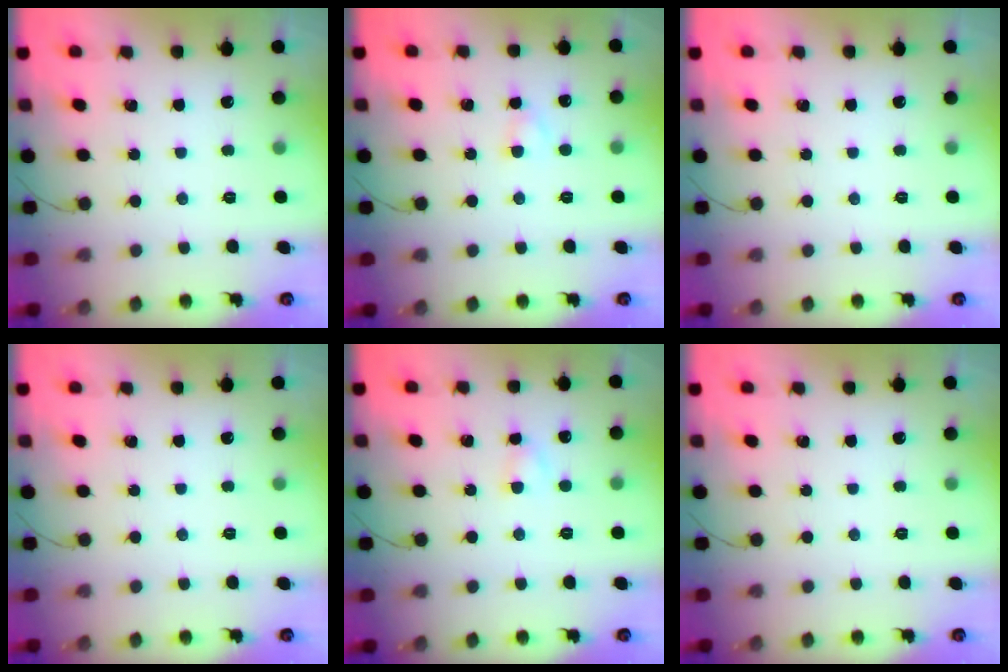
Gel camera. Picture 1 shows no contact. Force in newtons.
{"total": 2.7, "press": 2.5, "slide": 1.1}
{"total": 0.0}
{"total": 0.0}
{"total": 2.7, "press": 2.5, "slide": 1.2}
{"total": 0.0}